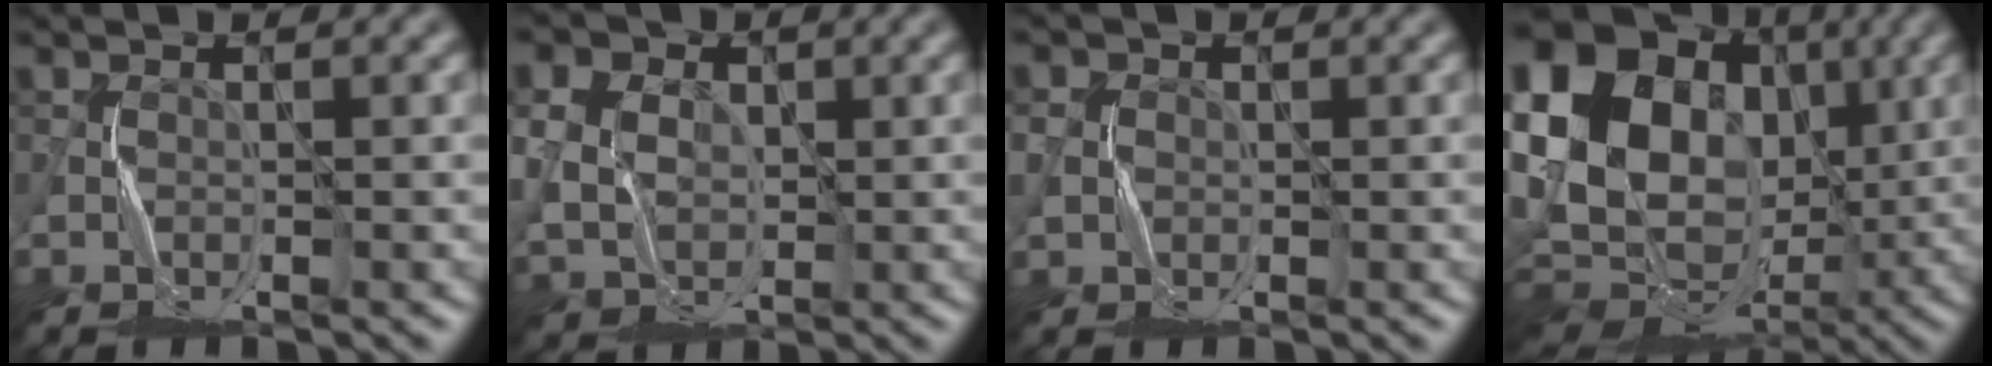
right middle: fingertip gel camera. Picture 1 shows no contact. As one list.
[{"total": 11.5, "force": [3.9, 9.2, 5.7], "torque": [-0.132, 0.031, 0.051]}, {"total": 2.1, "force": [0.0, 2.0, 0.8], "torque": [-0.023, 0.003, -0.002]}, {"total": 22.6, "force": [3.3, 17.7, 13.6], "torque": [-0.273, 0.037, 0.032]}]